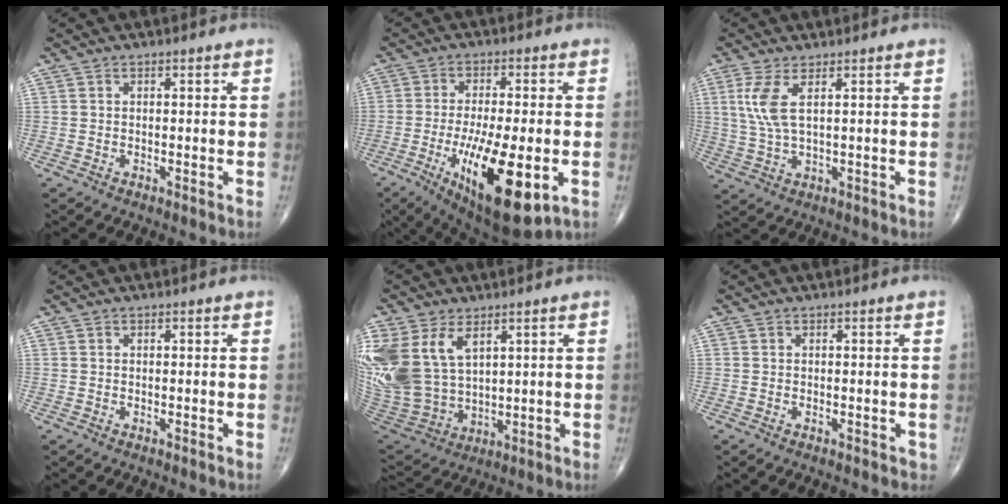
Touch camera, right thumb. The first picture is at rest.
{"total": 18.4, "force": [-5.4, 5.9, 16.6], "torque": [-0.281, -0.017, -0.071]}
{"total": 6.2, "force": [2.1, 1.9, 5.5], "torque": [-0.139, -0.008, 0.051]}
{"total": 0.0}
{"total": 18.5, "force": [6.6, 12.1, 12.4], "torque": [-0.282, -0.016, 0.148]}
{"total": 0.7, "force": [-0.1, 0.5, 0.4], "torque": [-0.003, 0.003, -0.001]}